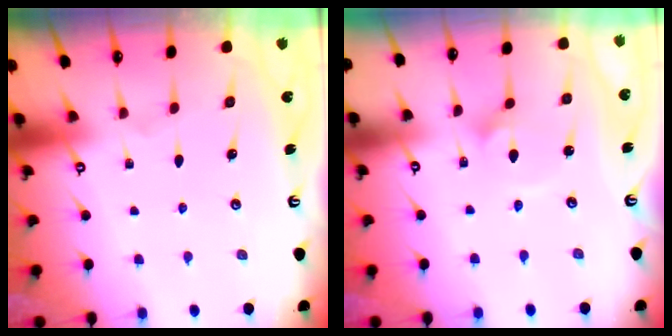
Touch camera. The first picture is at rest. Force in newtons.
{"total": 1.6, "press": 1.6, "slide": 0.0}